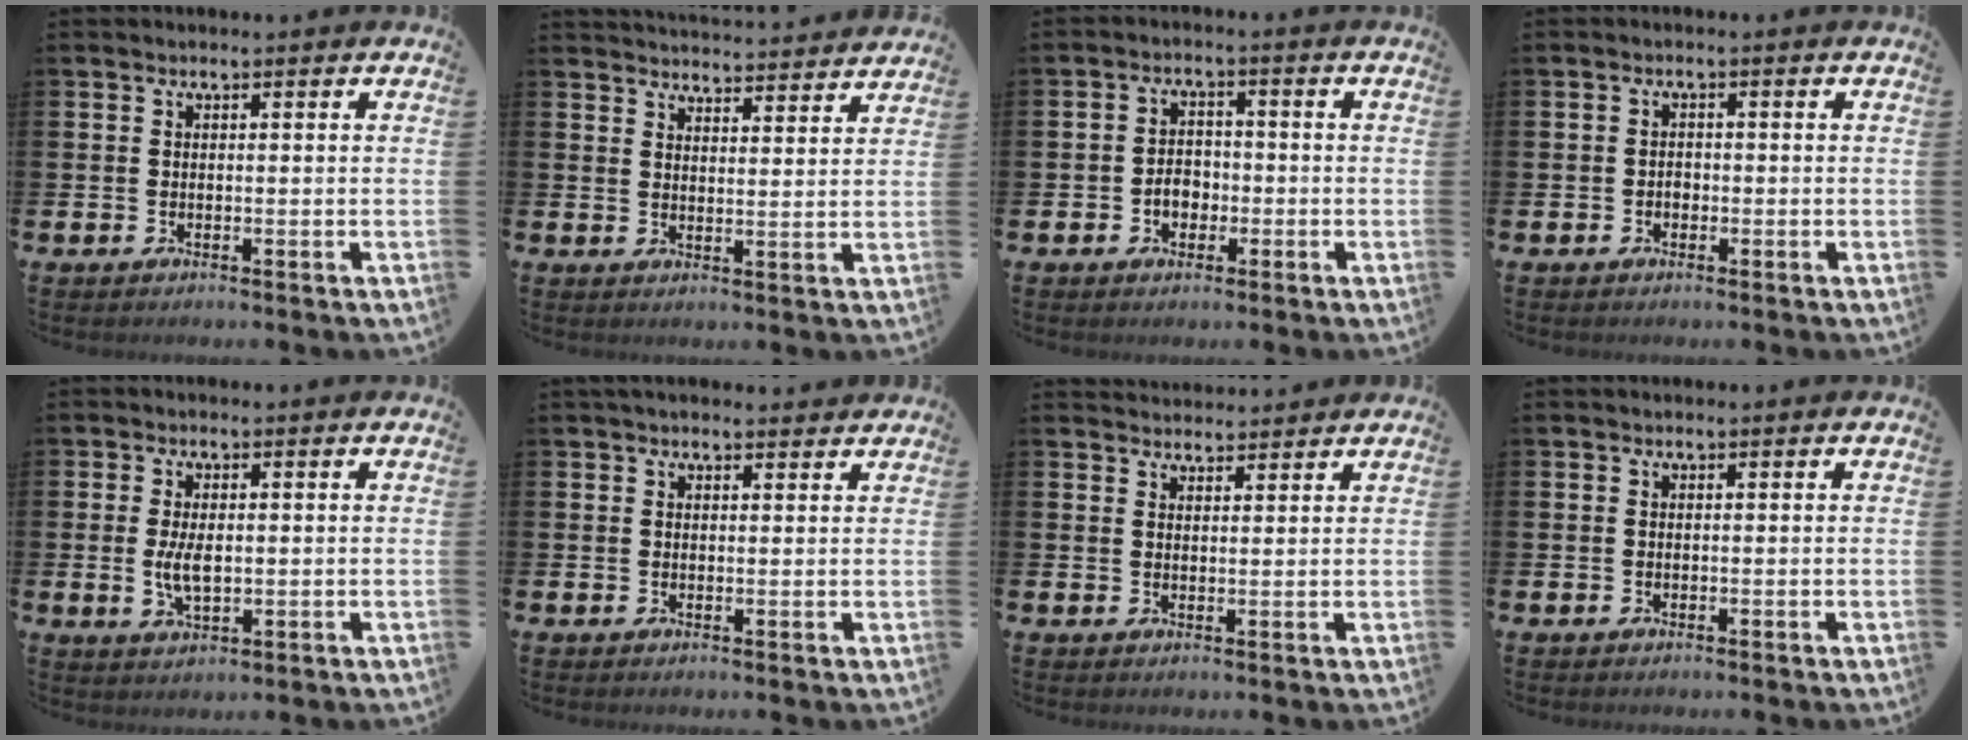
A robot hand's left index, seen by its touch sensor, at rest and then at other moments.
{"total": 4.4, "force": [4.4, 0.1, -0.2], "torque": [-0.007, -0.032, 0.079]}
{"total": 3.1, "force": [-1.0, 2.3, 1.8], "torque": [-0.023, 0.000, -0.025]}
{"total": 1.0, "force": [-0.4, 0.8, 0.4], "torque": [-0.004, 0.002, -0.010]}
{"total": 4.1, "force": [0.0, 1.9, 3.6], "torque": [-0.056, 0.000, -0.003]}
{"total": 1.8, "force": [1.7, 0.5, 0.4], "torque": [-0.002, -0.004, 0.029]}
{"total": 2.7, "force": [2.6, 0.5, -0.1], "torque": [0.005, -0.014, 0.046]}
{"total": 0.0}